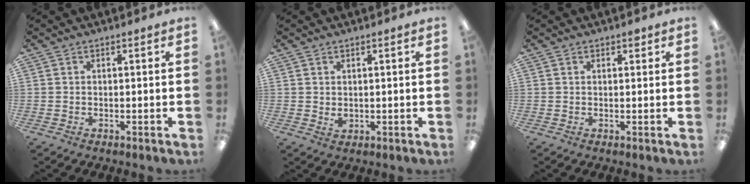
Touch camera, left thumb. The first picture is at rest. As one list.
[{"total": 1.4, "force": [0.7, 0.8, 1.0], "torque": [-0.012, -0.002, 0.010]}, {"total": 1.3, "force": [0.9, 0.7, 0.6], "torque": [-0.005, -0.002, 0.014]}]